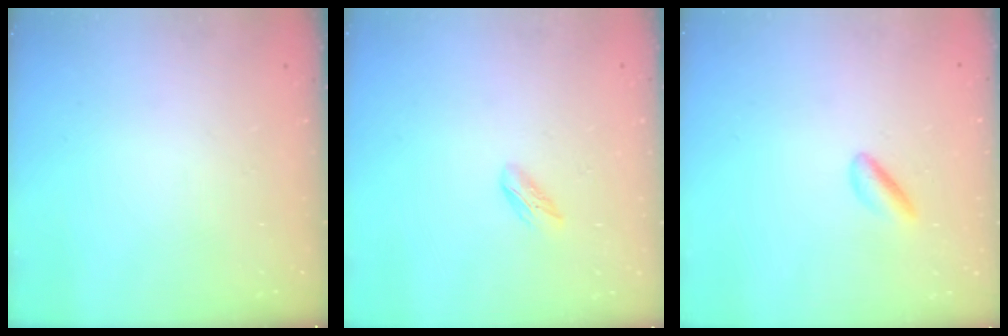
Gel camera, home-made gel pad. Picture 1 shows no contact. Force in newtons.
{"total": 2.7, "press": 2.6, "slide": 0.8}
{"total": 2.6, "press": 2.3, "slide": 1.1}